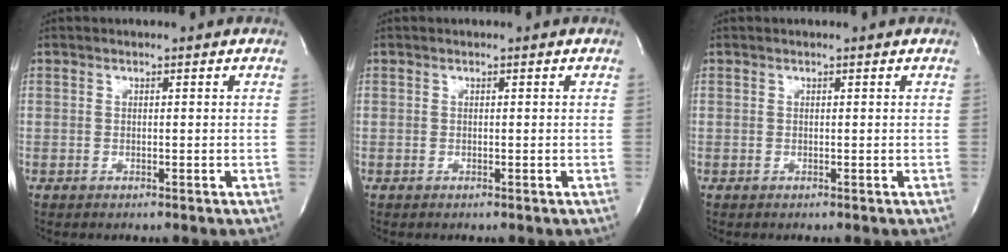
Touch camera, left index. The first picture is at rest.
{"total": 0.0}
{"total": 0.5, "force": [0.5, -0.1, 0.2], "torque": [-0.003, 0.001, 0.009]}